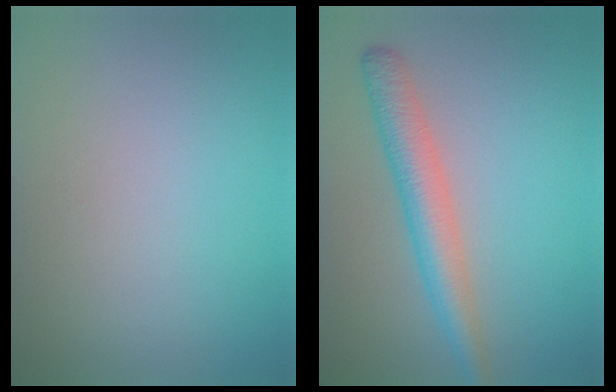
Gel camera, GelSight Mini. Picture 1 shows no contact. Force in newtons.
{"total": 4.1, "press": 4.1, "slide": 0.1}